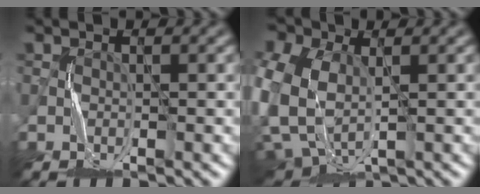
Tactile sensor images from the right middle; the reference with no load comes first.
{"total": 10.7, "force": [0.1, 7.6, 7.6], "torque": [-0.194, -0.021, 0.015]}